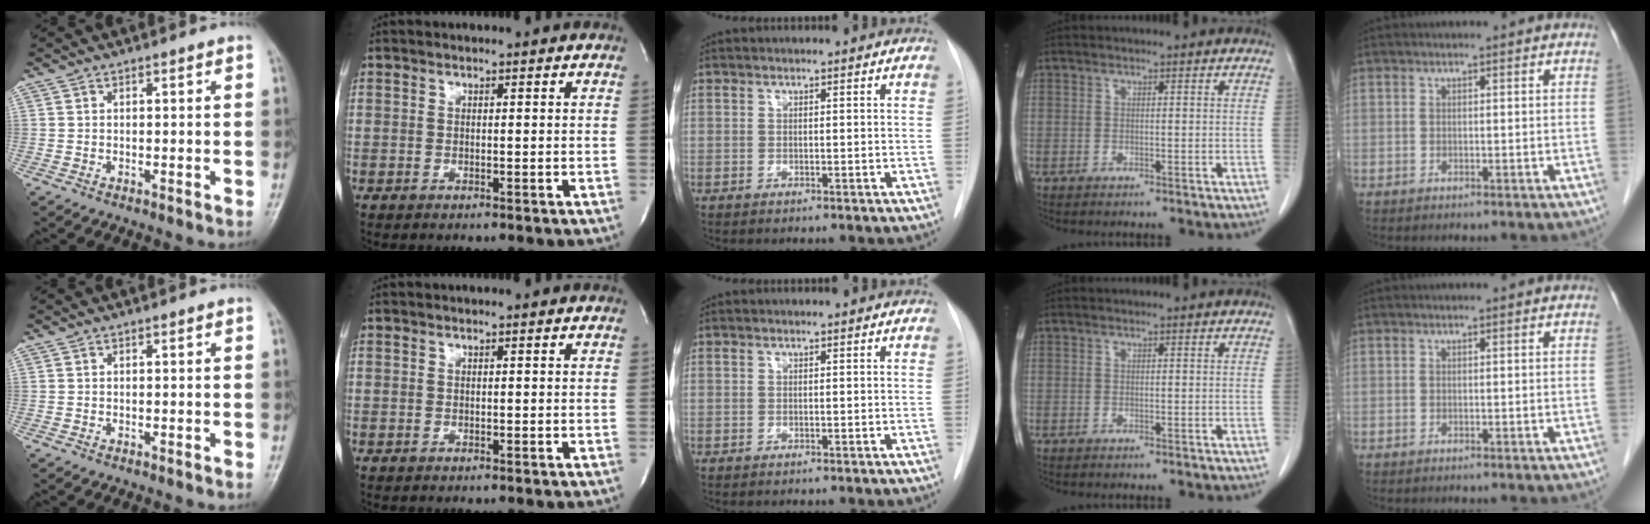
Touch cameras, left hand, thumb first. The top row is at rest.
{}